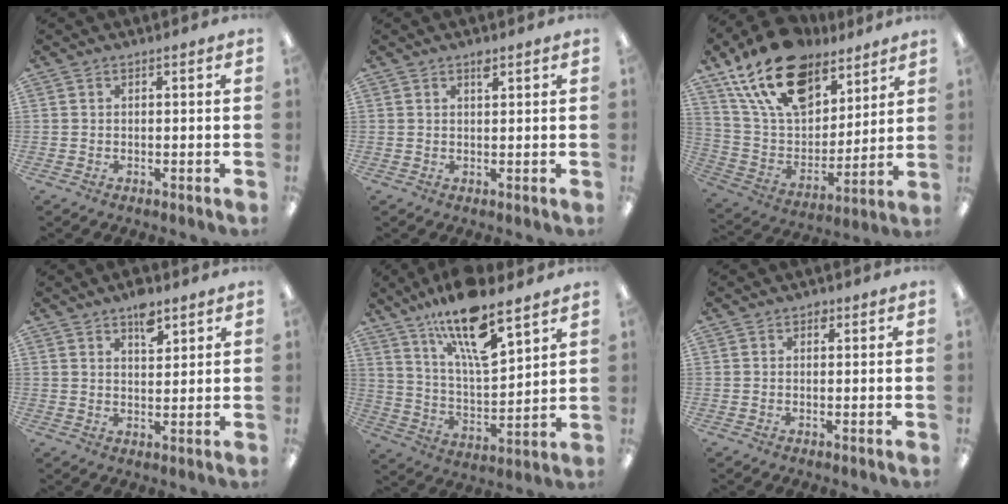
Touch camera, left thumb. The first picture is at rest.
{"total": 1.8, "force": [1.4, 0.5, 1.1], "torque": [-0.017, -0.003, 0.023]}
{"total": 21.5, "force": [14.0, 11.7, 11.3], "torque": [-0.213, -0.066, 0.257]}
{"total": 6.3, "force": [4.2, 3.0, 3.6], "torque": [-0.040, -0.023, 0.068]}
{"total": 17.3, "force": [12.6, 4.8, 10.9], "torque": [-0.192, -0.072, 0.211]}
{"total": 1.1, "force": [0.6, 0.7, 0.6], "torque": [-0.004, 0.000, 0.009]}